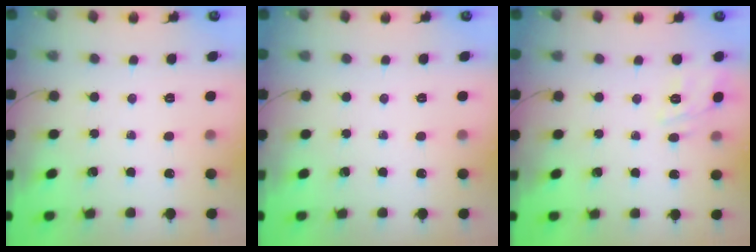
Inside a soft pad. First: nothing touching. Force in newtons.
{"total": 0.0}
{"total": 6.1, "press": 5.9, "slide": 1.6}